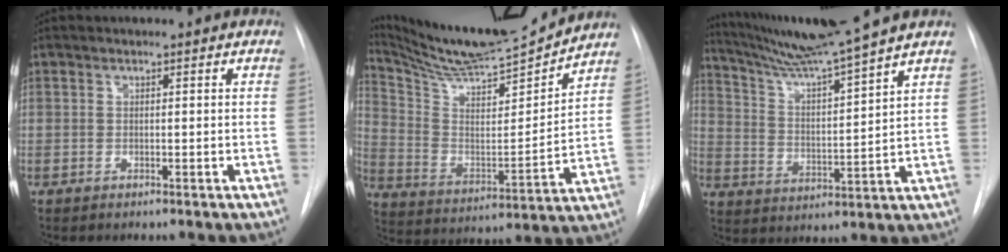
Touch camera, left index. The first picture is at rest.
{"total": 18.6, "force": [17.2, 0.7, 7.1], "torque": [-0.140, -0.026, 0.283]}
{"total": 12.0, "force": [10.2, -2.9, 5.6], "torque": [-0.099, -0.011, 0.179]}